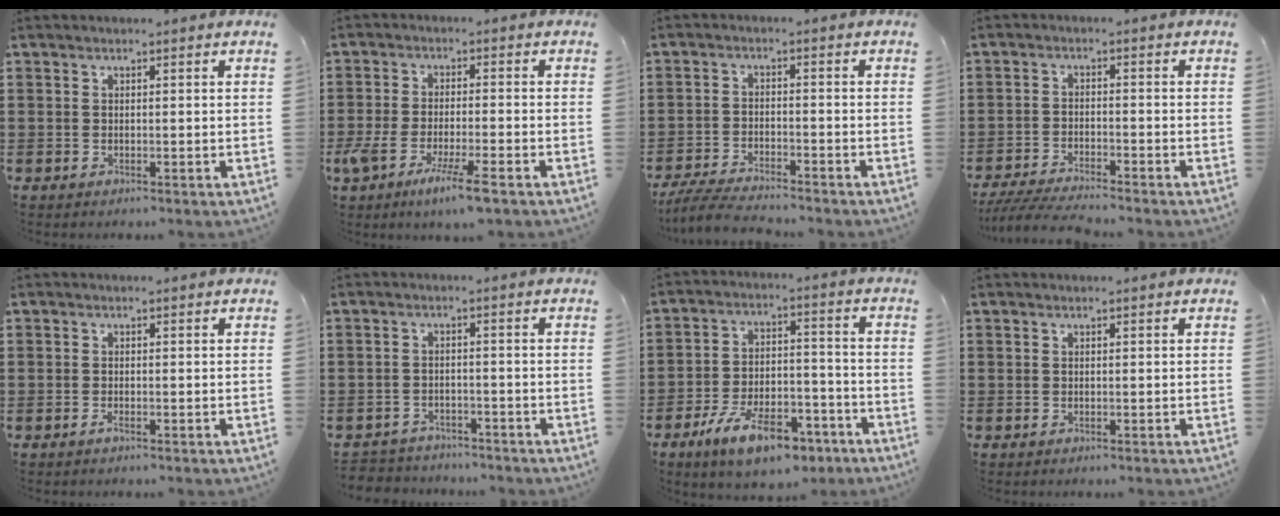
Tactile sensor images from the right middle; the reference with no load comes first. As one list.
[{"total": 6.6, "force": [-4.2, 0.7, 5.0], "torque": [-0.107, -0.016, -0.080]}, {"total": 5.2, "force": [-4.9, 0.4, 1.6], "torque": [-0.044, -0.007, -0.101]}, {"total": 4.6, "force": [-4.4, 0.2, 1.4], "torque": [-0.036, -0.011, -0.091]}, {"total": 0.9, "force": [-0.7, 0.2, 0.6], "torque": [-0.014, -0.004, -0.012]}, {"total": 2.9, "force": [-2.8, 0.7, -0.3], "torque": [-0.003, 0.000, -0.064]}, {"total": 11.0, "force": [-7.8, 3.8, 6.8], "torque": [-0.129, 0.025, -0.147]}, {"total": 0.0}]